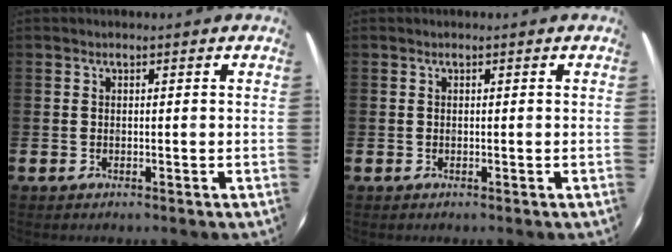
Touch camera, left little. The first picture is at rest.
{"total": 0.0}